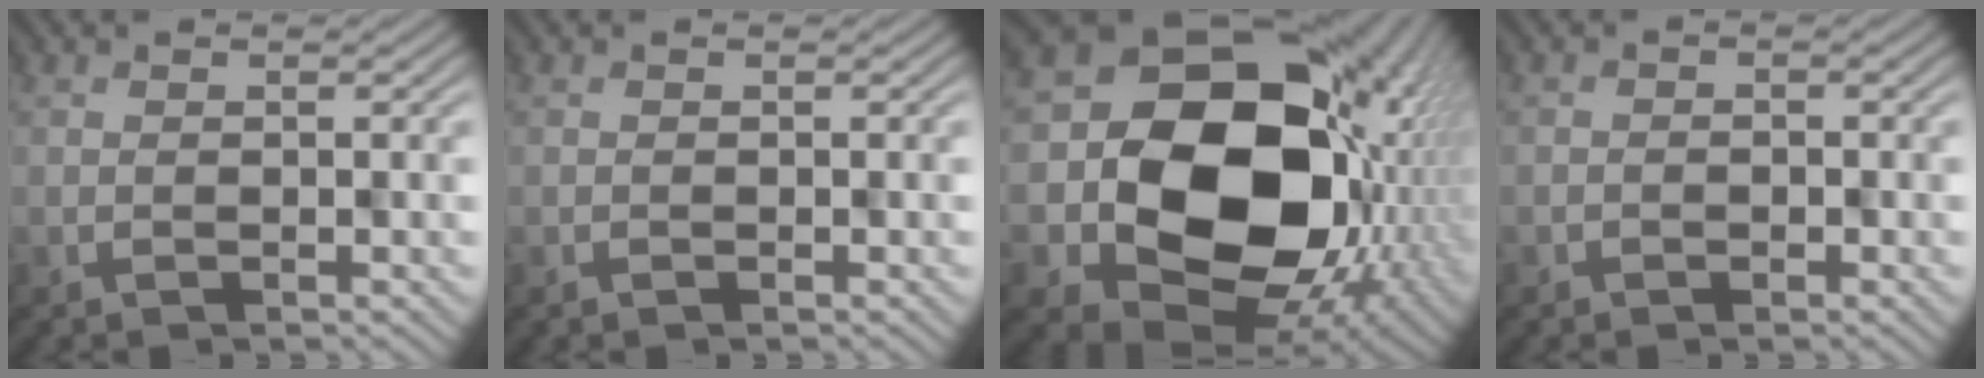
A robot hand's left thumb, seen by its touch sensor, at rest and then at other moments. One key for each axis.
{"total": 0.5, "fx": -0.4, "fy": 0.2, "fz": -0.2, "tx": 0.003, "ty": -0.004, "tz": -0.004}
{"total": 20.9, "fx": 0.2, "fy": 16.8, "fz": 12.5, "tx": -0.248, "ty": -0.049, "tz": 0.042}
{"total": 0.8, "fx": -0.6, "fy": 0.4, "fz": -0.3, "tx": 0.008, "ty": -0.003, "tz": -0.010}